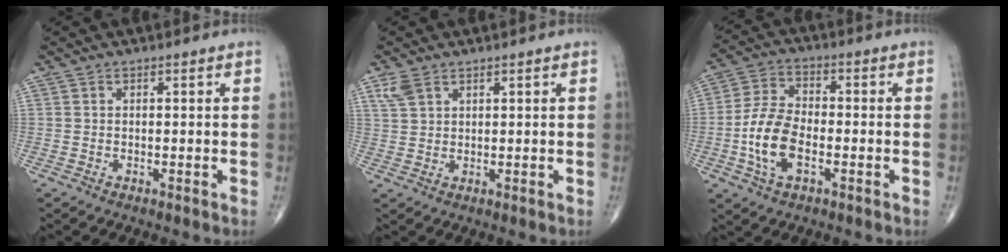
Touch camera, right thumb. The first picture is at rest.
{"total": 3.3, "force": [2.1, 1.9, 1.6], "torque": [-0.033, -0.002, 0.051]}
{"total": 10.7, "force": [-2.8, 5.7, 8.6], "torque": [-0.172, 0.015, -0.057]}